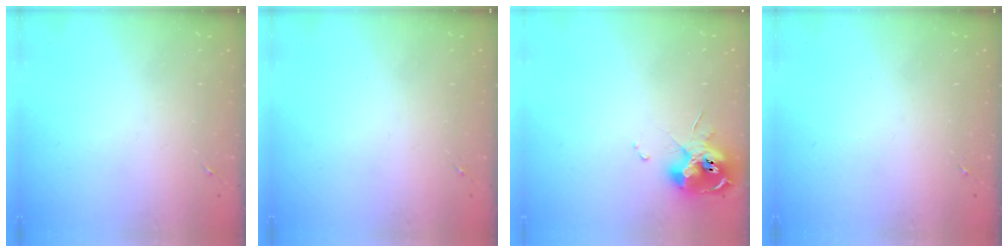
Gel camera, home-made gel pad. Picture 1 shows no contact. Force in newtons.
{"total": 0.0}
{"total": 11.5, "press": 11.4, "slide": 1.8}
{"total": 0.0}